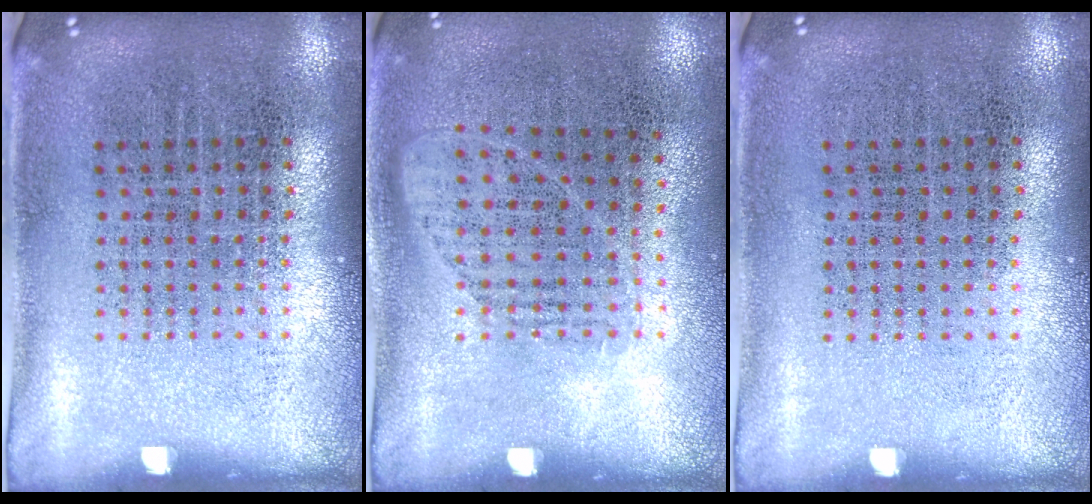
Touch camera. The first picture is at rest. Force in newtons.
{"total": 0.9, "press": 0.8, "slide": 0.5}
{"total": 0.0}